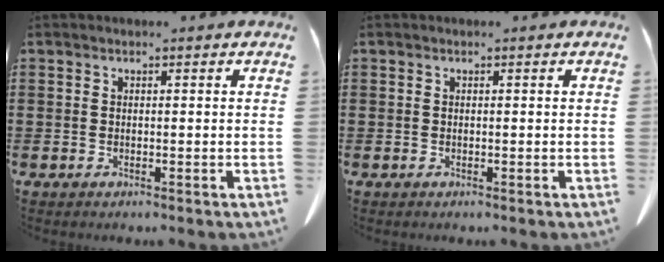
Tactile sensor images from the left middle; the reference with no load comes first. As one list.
[{"total": 0.0}]